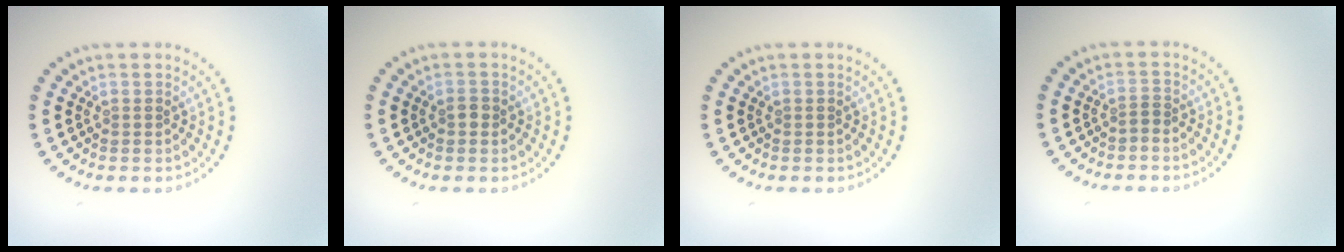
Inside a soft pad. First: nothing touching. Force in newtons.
{"total": 0.9, "press": 0.9, "slide": 0.0}
{"total": 0.0}
{"total": 0.6, "press": 0.2, "slide": 0.5}